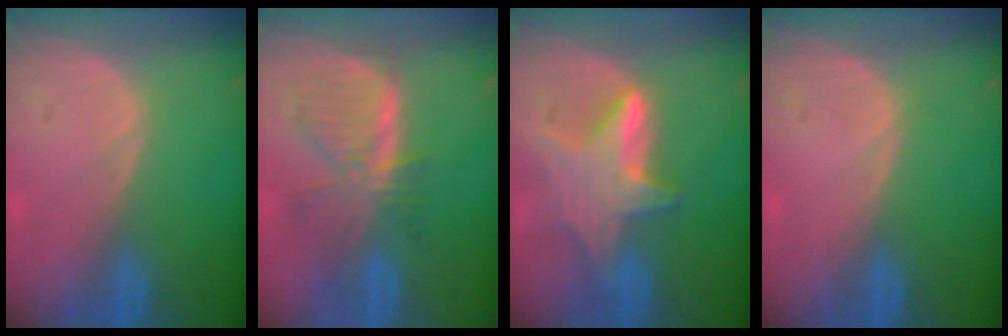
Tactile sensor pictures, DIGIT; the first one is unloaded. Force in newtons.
{"total": 7.7, "press": 7.0, "slide": 3.3}
{"total": 7.2, "press": 7.2, "slide": 0.4}
{"total": 0.0}